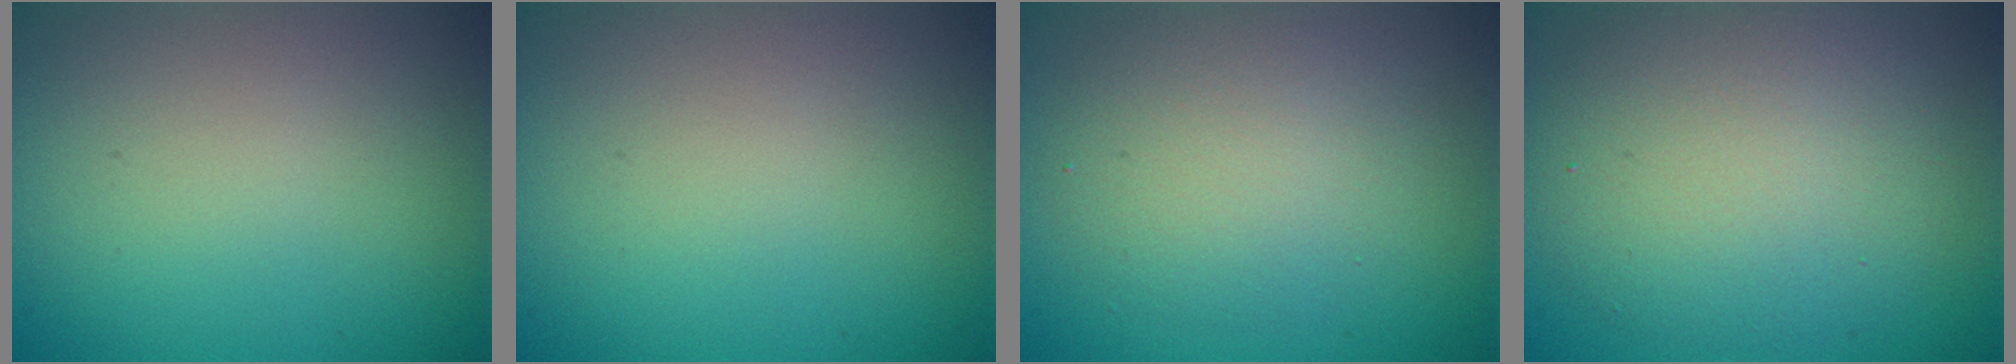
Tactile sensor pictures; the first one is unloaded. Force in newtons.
{"total": 0.0}
{"total": 3.8, "press": 3.8, "slide": 0.5}
{"total": 6.8, "press": 6.8, "slide": 0.5}